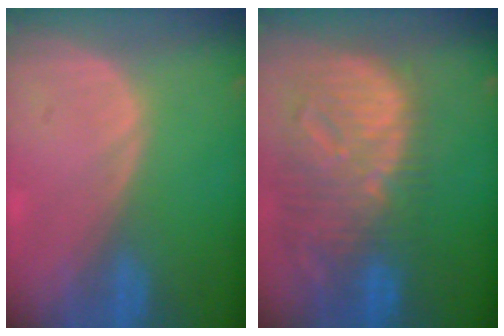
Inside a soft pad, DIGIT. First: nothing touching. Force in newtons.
{"total": 12.8, "press": 11.2, "slide": 6.3}